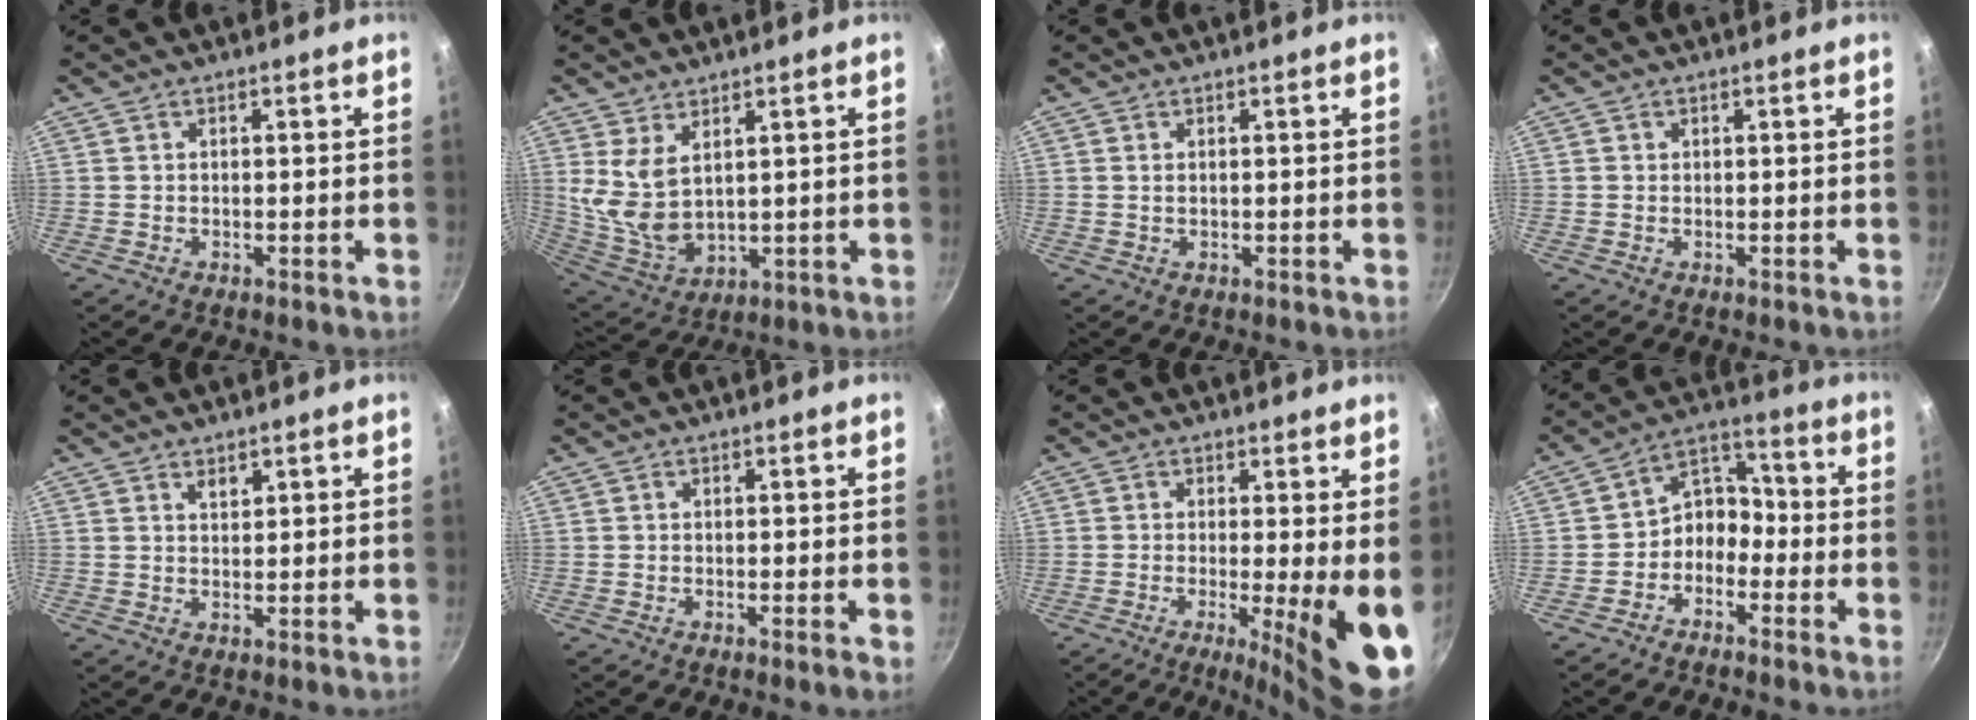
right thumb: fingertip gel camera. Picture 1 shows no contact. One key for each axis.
{"total": 9.3, "fx": 3.5, "fy": 5.3, "fz": 6.7, "tx": -0.125, "ty": -0.043, "tz": 0.086}
{"total": 0.7, "fx": 0.2, "fy": 0.5, "fz": 0.4, "tx": -0.007, "ty": 0.002, "tz": 0.003}
{"total": 0.6, "fx": 0.2, "fy": 0.6, "fz": 0.1, "tx": 0.002, "ty": 0.002, "tz": 0.001}
{"total": 1.8, "fx": 1.2, "fy": 1.0, "fz": 1.0, "tx": -0.010, "ty": -0.008, "tz": 0.020}
{"total": 1.1, "fx": -0.4, "fy": -0.2, "fz": 1.1, "tx": -0.021, "ty": -0.003, "tz": -0.010}
{"total": 11.4, "fx": -1.4, "fy": 2.0, "fz": 11.1, "tx": -0.138, "ty": -0.022, "tz": -0.018}
{"total": 7.4, "fx": -3.2, "fy": 5.6, "fz": 3.6, "tx": -0.027, "ty": 0.058, "tz": -0.074}